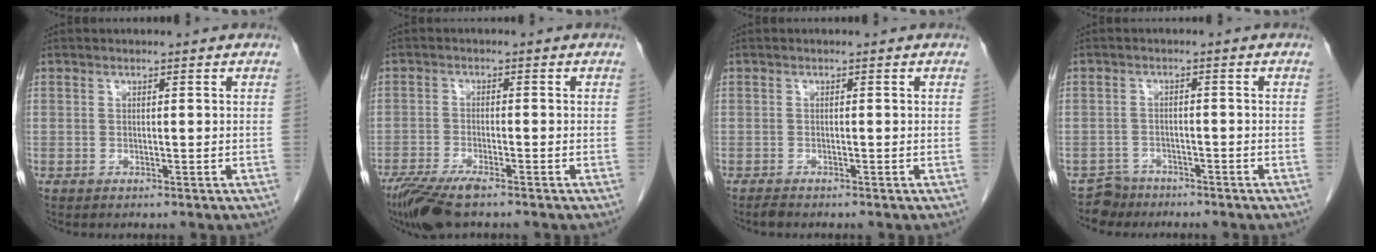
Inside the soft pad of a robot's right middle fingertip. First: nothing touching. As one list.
[{"total": 7.4, "force": [-5.4, 1.4, 4.9], "torque": [-0.089, -0.018, -0.094]}, {"total": 0.9, "force": [-0.8, 0.1, 0.4], "torque": [-0.016, -0.003, -0.015]}, {"total": 3.1, "force": [-2.6, 1.5, -0.7], "torque": [0.008, 0.003, -0.047]}]